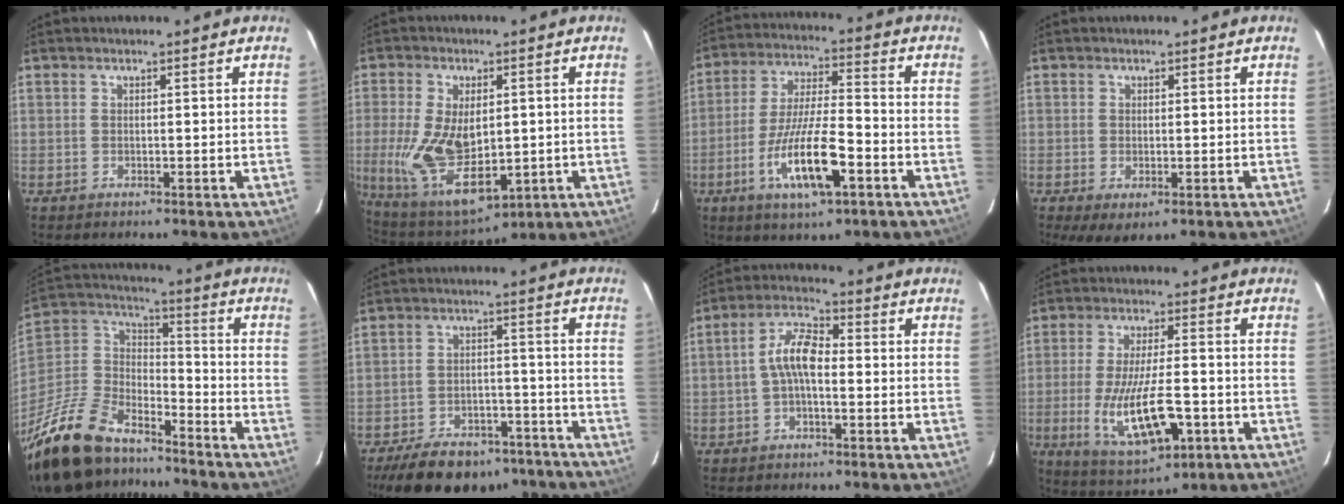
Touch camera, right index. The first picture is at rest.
{"total": 17.6, "force": [-2.0, 9.6, 14.7], "torque": [-0.317, -0.029, -0.017]}
{"total": 14.2, "force": [-6.3, 3.2, 12.3], "torque": [-0.251, -0.014, -0.114]}
{"total": 4.0, "force": [-1.4, 2.3, 2.9], "torque": [-0.054, -0.016, -0.018]}
{"total": 25.3, "force": [-19.1, 10.8, 12.5], "torque": [-0.279, -0.004, -0.330]}
{"total": 19.0, "force": [-15.7, 8.1, 7.1], "torque": [-0.153, 0.022, -0.200]}
{"total": 6.4, "force": [-0.8, 2.8, 5.7], "torque": [-0.118, 0.022, -0.019]}
{"total": 15.0, "force": [-4.7, 4.9, 13.3], "torque": [-0.267, -0.027, -0.067]}